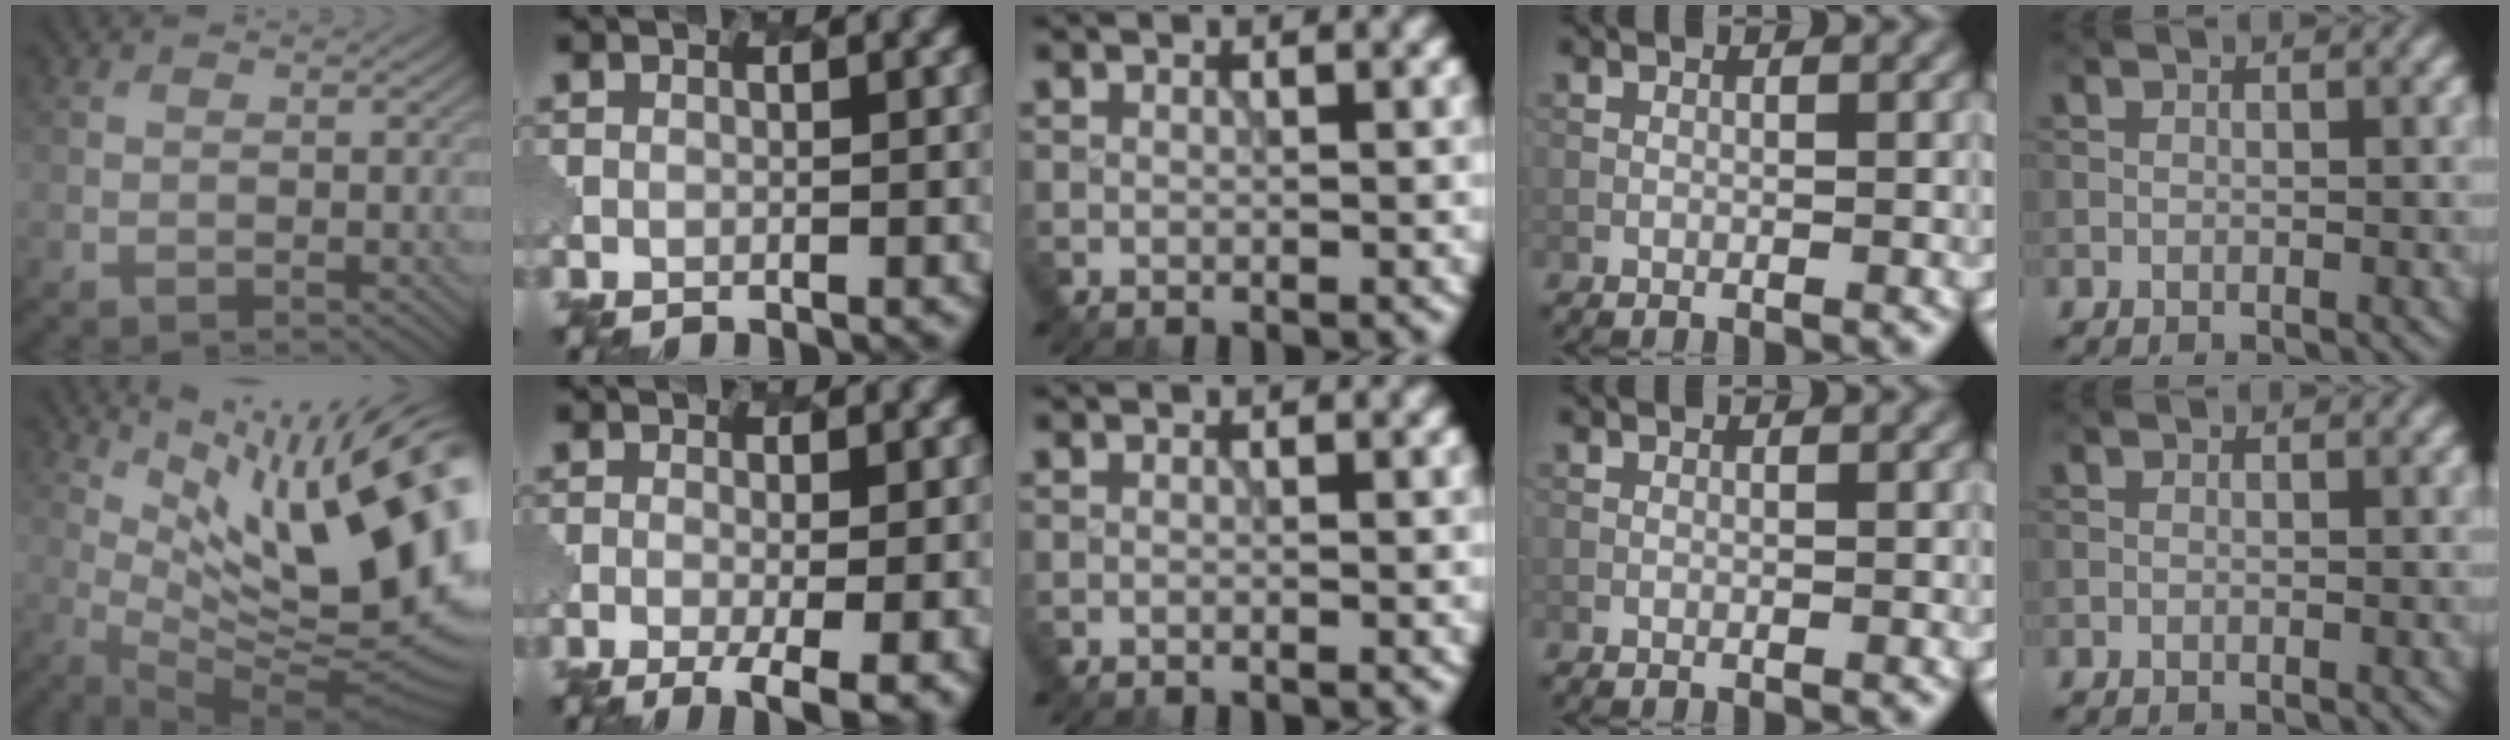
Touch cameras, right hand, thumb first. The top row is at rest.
{"thumb": {"total": 18.9, "force": [6.1, 5.4, 17.0], "torque": [-0.250, 0.018, 0.119]}, "index": {"total": 5.7, "force": [-2.0, 1.8, 5.0], "torque": [-0.078, -0.013, -0.019]}}